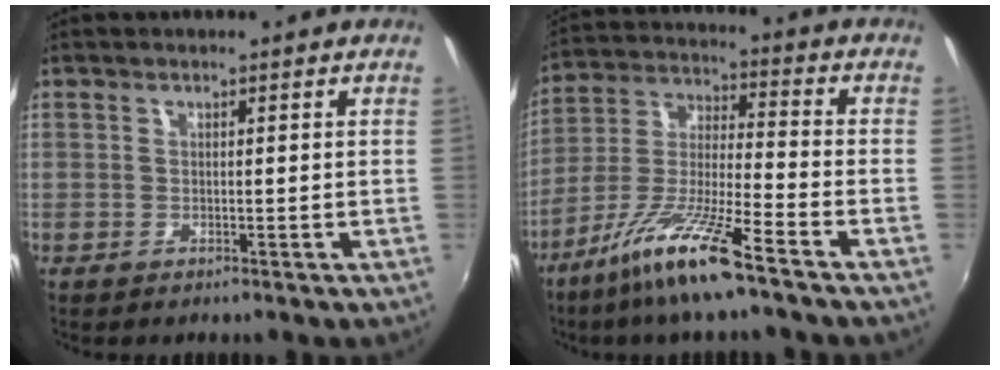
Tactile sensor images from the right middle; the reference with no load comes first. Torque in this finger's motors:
{"motor_torque": [1.10, -1.04, 0.48, 0.21]}